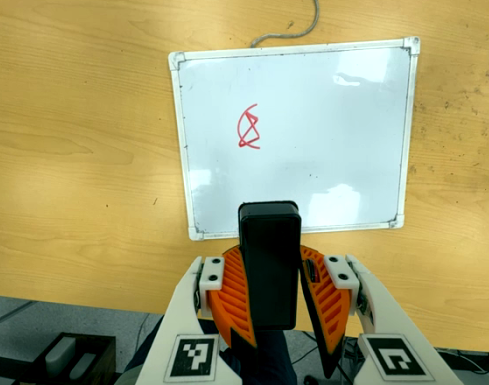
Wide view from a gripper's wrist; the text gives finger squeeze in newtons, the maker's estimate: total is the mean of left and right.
{"total": 9.8, "left": 8.9, "right": 10.7}